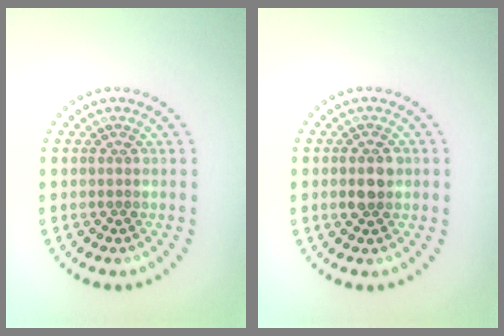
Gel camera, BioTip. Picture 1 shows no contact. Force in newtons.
{"total": 2.0, "press": 1.9, "slide": 0.1}